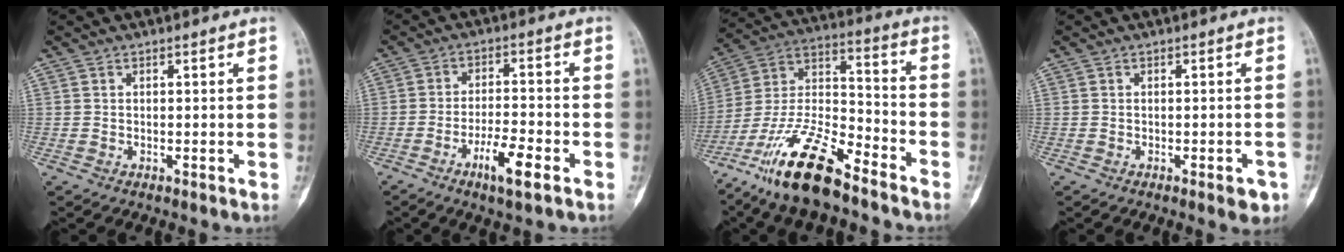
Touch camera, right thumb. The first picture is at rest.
{"total": 7.3, "force": [-3.9, 1.7, 5.9], "torque": [-0.109, 0.019, -0.066]}
{"total": 17.6, "force": [-12.5, 5.3, 11.2], "torque": [-0.208, 0.075, -0.230]}
{"total": 2.8, "force": [-1.4, 1.1, 2.2], "torque": [-0.019, 0.007, -0.014]}